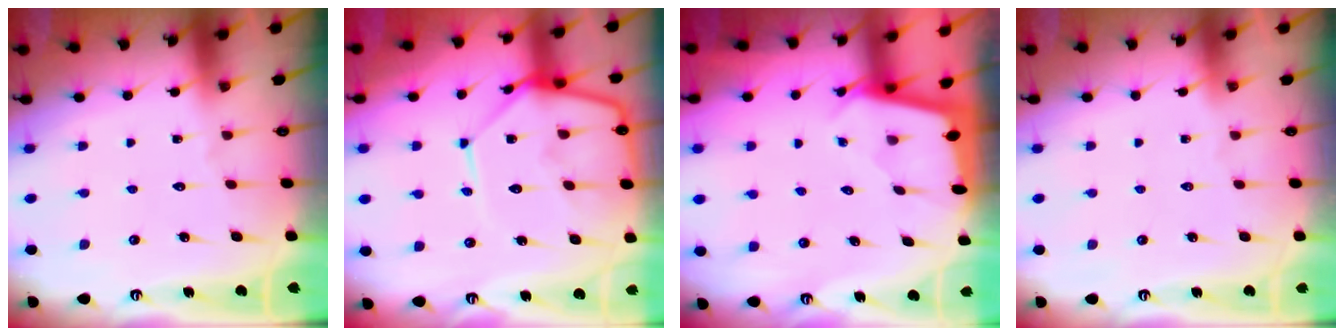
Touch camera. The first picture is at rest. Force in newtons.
{"total": 14.4, "press": 14.4, "slide": 1.2}
{"total": 1.7, "press": 1.7, "slide": 0.0}
{"total": 0.0}